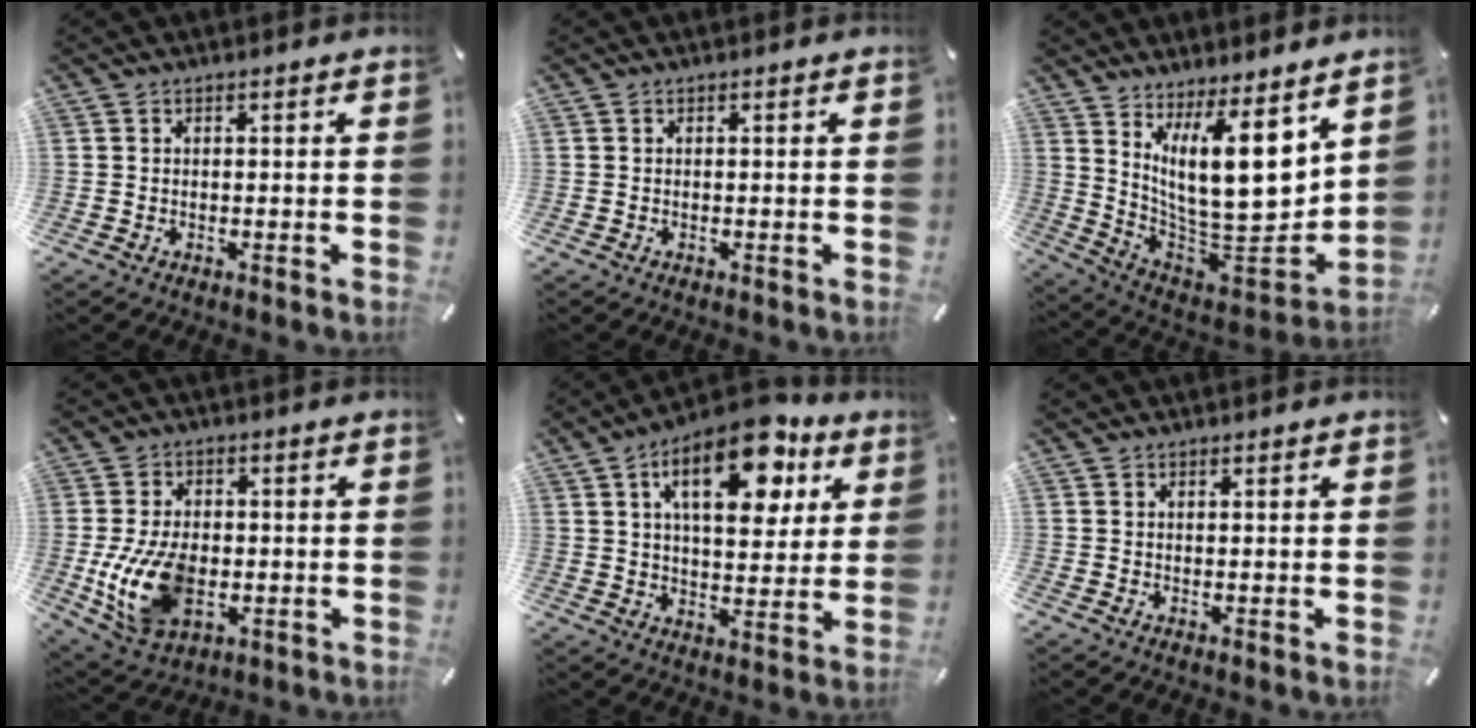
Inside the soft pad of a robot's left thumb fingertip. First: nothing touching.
{"total": 0.0}
{"total": 20.1, "force": [7.3, 9.0, 16.5], "torque": [-0.269, -0.073, 0.134]}
{"total": 13.8, "force": [-2.3, 9.3, 9.9], "torque": [-0.207, -0.004, -0.040]}
{"total": 17.9, "force": [9.3, 8.9, 12.5], "torque": [-0.179, -0.033, 0.151]}
{"total": 0.0}